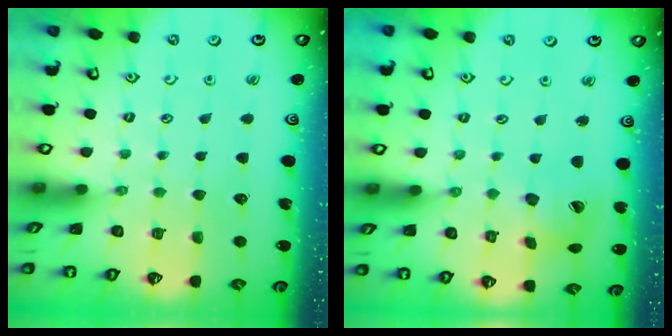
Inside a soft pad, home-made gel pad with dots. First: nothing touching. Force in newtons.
{"total": 10.7, "press": 10.6, "slide": 1.2}